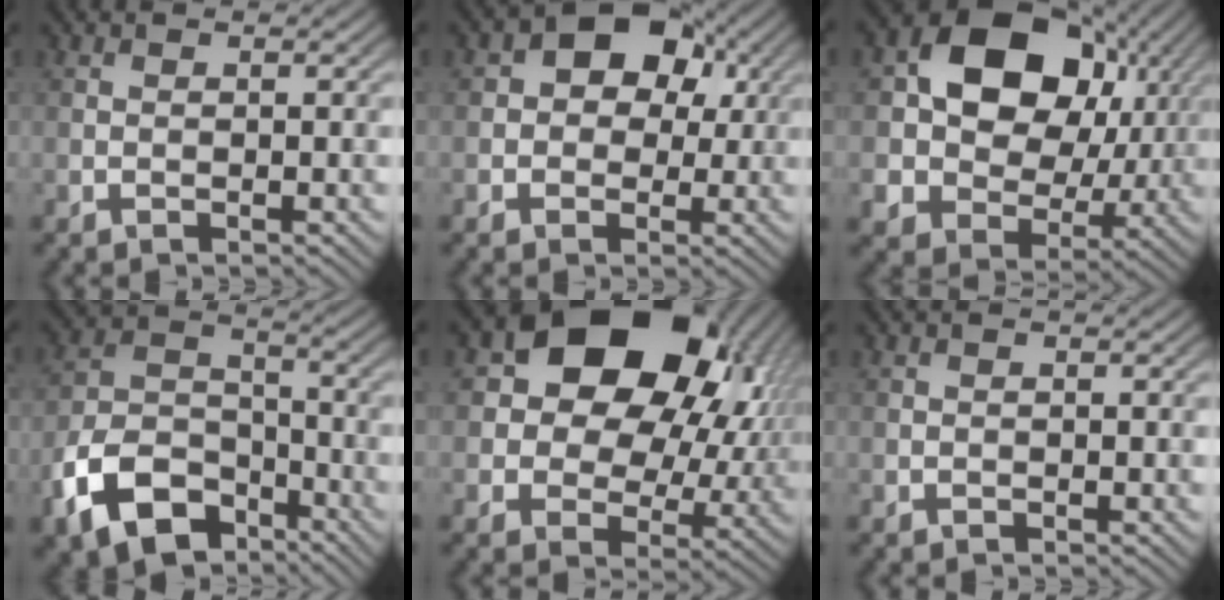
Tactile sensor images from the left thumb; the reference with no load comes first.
{"total": 8.2, "force": [2.1, 6.3, 4.9], "torque": [-0.061, 0.021, 0.006]}
{"total": 15.0, "force": [3.6, 11.4, 9.1], "torque": [-0.151, 0.003, 0.059]}
{"total": 11.8, "force": [-6.8, 7.0, 6.6], "torque": [-0.149, -0.018, -0.138]}
{"total": 17.4, "force": [5.7, 12.4, 10.9], "torque": [-0.154, 0.010, 0.104]}
{"total": 0.0}